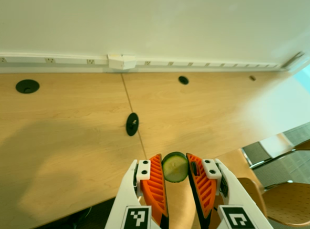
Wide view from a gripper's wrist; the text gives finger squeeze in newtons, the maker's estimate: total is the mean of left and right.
{"total": 8.5, "left": 8.6, "right": 8.3}